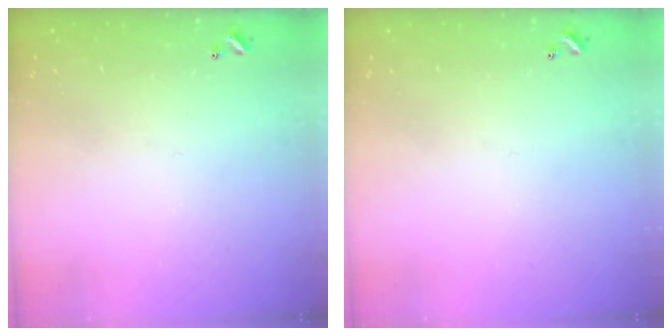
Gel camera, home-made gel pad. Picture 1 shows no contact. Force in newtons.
{"total": 0.0}